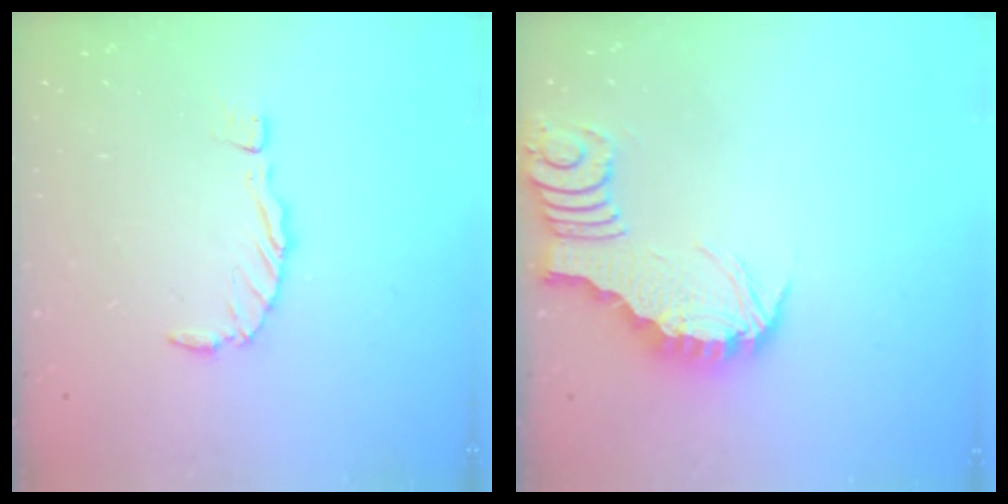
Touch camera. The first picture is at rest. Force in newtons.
{"total": 2.9, "press": 2.9, "slide": 0.3}